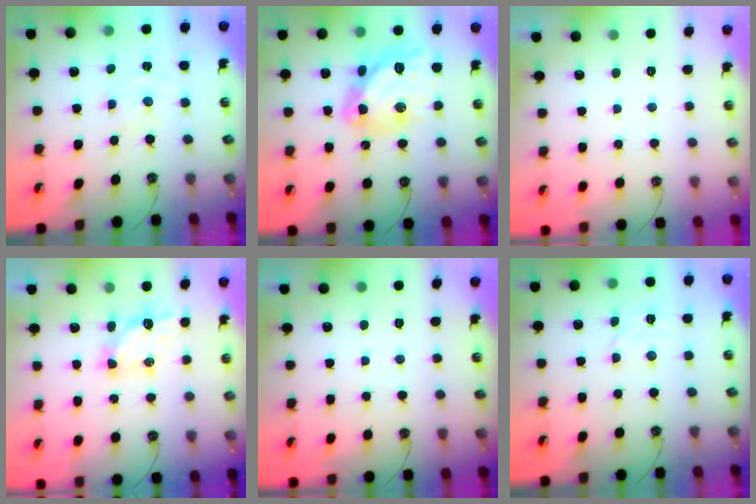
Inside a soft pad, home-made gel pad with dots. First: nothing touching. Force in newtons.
{"total": 16.9, "press": 16.8, "slide": 2.0}
{"total": 0.0}
{"total": 5.0, "press": 5.0, "slide": 0.2}
{"total": 0.0}
{"total": 2.8, "press": 2.7, "slide": 0.5}